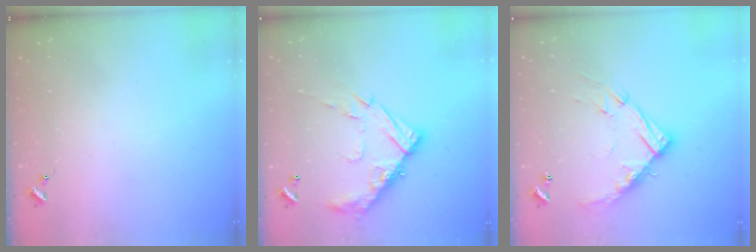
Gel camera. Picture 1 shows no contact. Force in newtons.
{"total": 15.6, "press": 15.5, "slide": 1.2}
{"total": 13.8, "press": 13.8, "slide": 1.0}